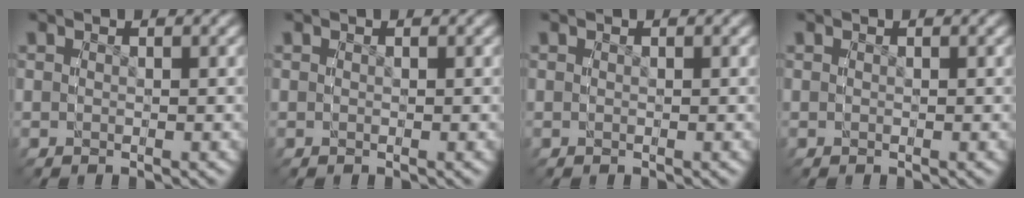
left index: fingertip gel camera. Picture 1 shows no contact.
{"total": 0.0}
{"total": 0.0}
{"total": 0.0}